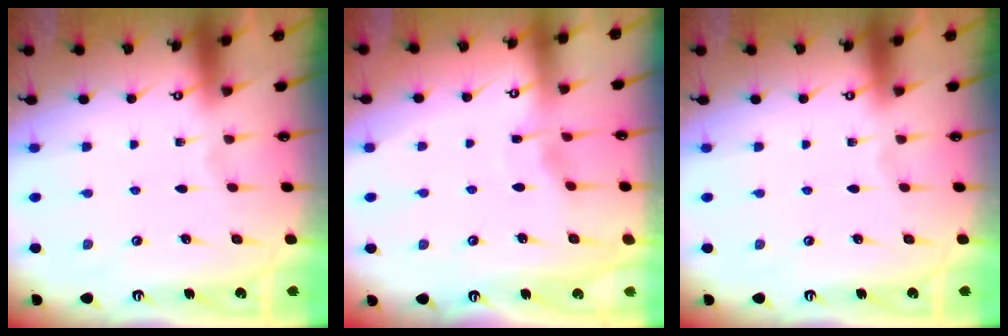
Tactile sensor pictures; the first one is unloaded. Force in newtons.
{"total": 2.7, "press": 2.7, "slide": 0.3}
{"total": 0.0}